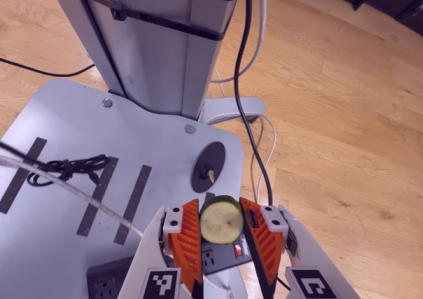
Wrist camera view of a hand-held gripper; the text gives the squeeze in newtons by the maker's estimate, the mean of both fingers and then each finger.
{"total": 6.6, "left": 6.9, "right": 6.3}